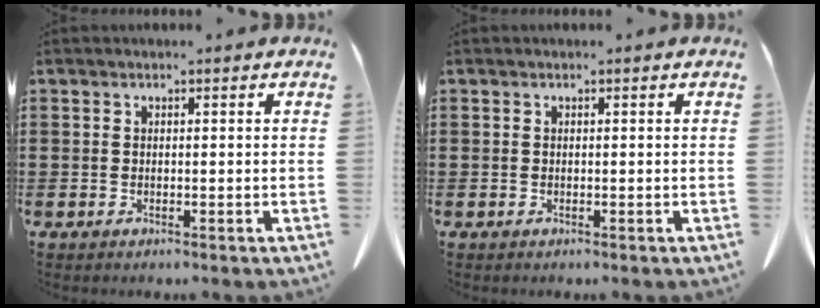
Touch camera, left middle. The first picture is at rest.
{"total": 0.0}